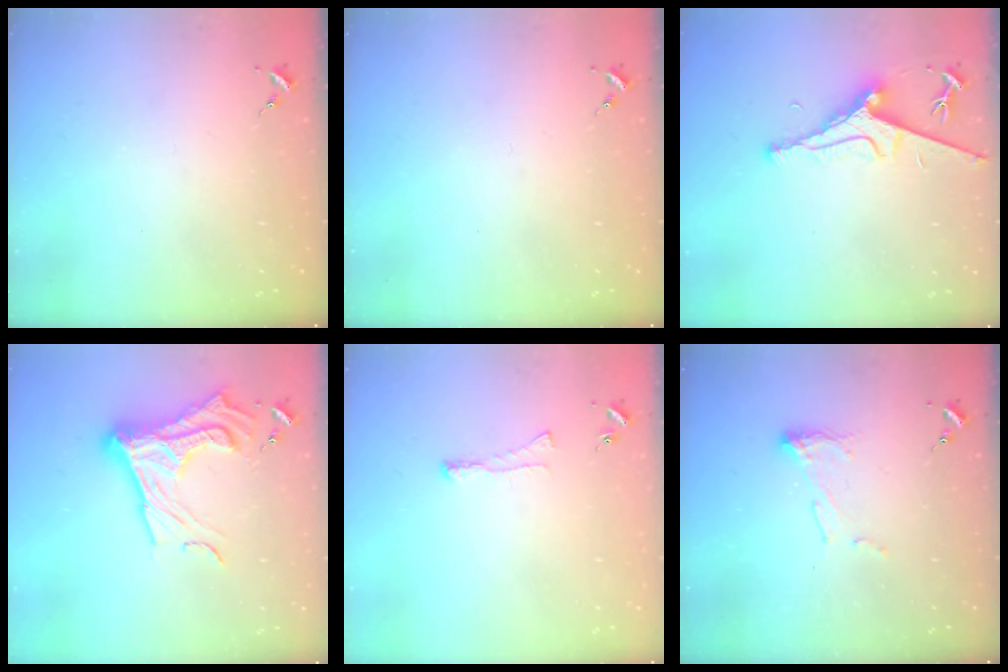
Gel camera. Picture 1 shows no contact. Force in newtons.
{"total": 0.0}
{"total": 8.3, "press": 8.2, "slide": 1.4}
{"total": 20.4, "press": 20.4, "slide": 1.5}
{"total": 3.9, "press": 3.9, "slide": 0.5}
{"total": 6.9, "press": 6.9, "slide": 0.2}